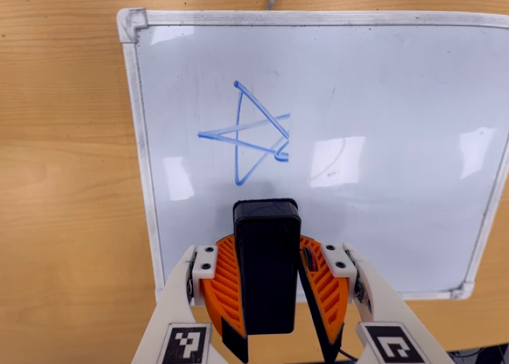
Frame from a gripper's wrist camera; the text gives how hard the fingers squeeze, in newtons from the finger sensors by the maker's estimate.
{"total": 9.1, "left": 9.1, "right": 9.0}